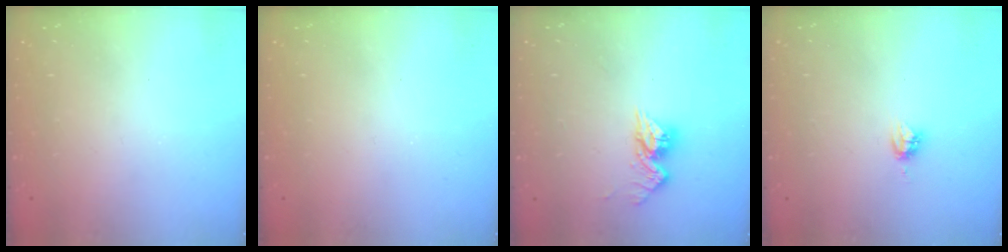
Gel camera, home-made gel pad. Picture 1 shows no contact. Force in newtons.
{"total": 0.0}
{"total": 10.1, "press": 10.1, "slide": 0.7}
{"total": 4.1, "press": 4.1, "slide": 0.2}